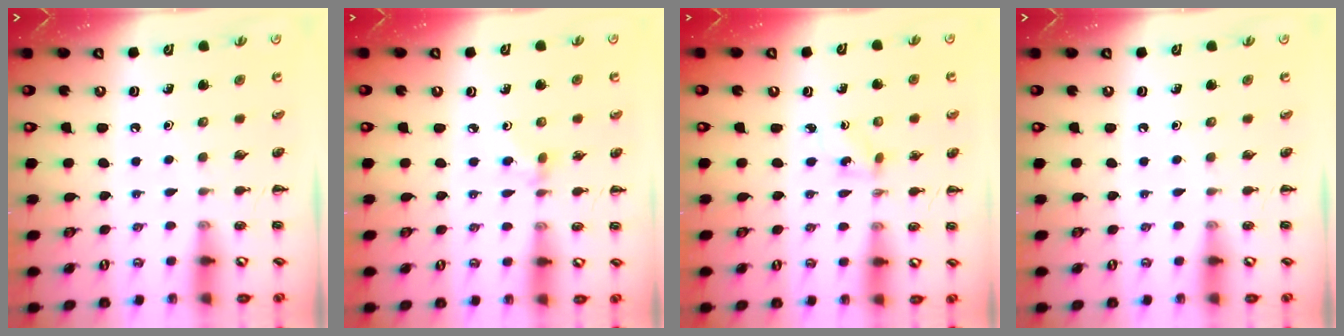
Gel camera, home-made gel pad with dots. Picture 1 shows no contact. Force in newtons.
{"total": 2.5, "press": 2.4, "slide": 0.9}
{"total": 2.5, "press": 2.3, "slide": 1.0}
{"total": 0.0}